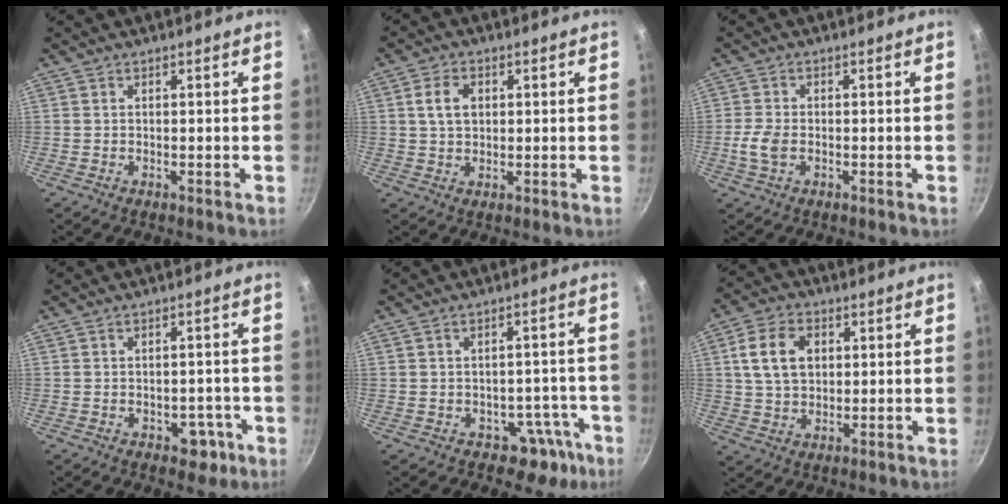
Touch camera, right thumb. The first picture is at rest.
{"total": 5.3, "force": [1.1, 3.7, 3.5], "torque": [-0.049, 0.003, 0.018]}
{"total": 4.4, "force": [-1.0, 2.7, 3.3], "torque": [-0.073, 0.006, -0.022]}
{"total": 4.7, "force": [-2.0, 3.2, 2.8], "torque": [-0.012, 0.019, -0.013]}
{"total": 7.0, "force": [-3.8, 5.2, 2.6], "torque": [0.030, 0.059, -0.025]}
{"total": 9.8, "force": [2.2, 6.9, 6.5], "torque": [-0.105, 0.006, 0.036]}